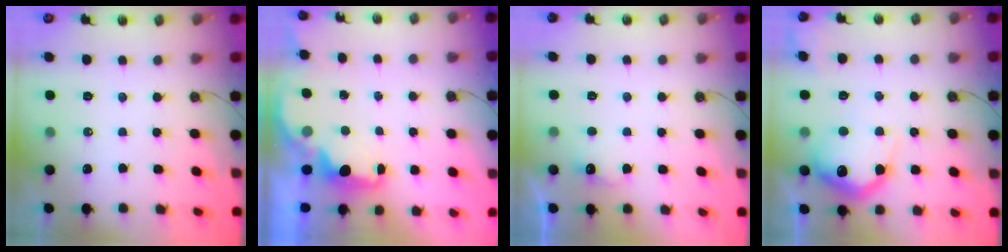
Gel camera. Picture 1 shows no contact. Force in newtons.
{"total": 2.2, "press": 2.1, "slide": 0.6}
{"total": 5.7, "press": 5.5, "slide": 1.2}
{"total": 18.5, "press": 18.4, "slide": 1.6}